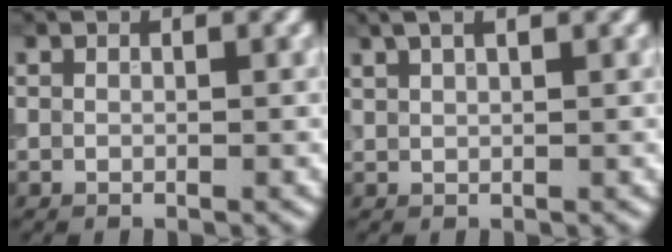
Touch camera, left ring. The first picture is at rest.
{"total": 3.5, "force": [2.3, 1.4, 2.3], "torque": [-0.022, 0.016, 0.017]}